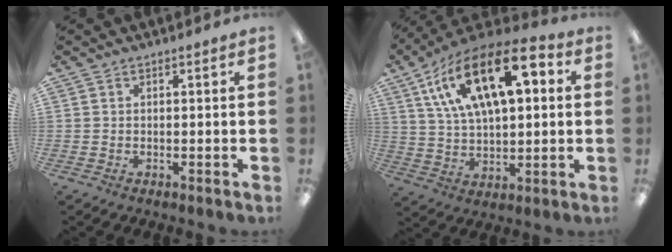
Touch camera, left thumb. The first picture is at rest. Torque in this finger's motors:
{"motor_torque": [0.62, 0.70, 1.49, -1.28, 0.55]}